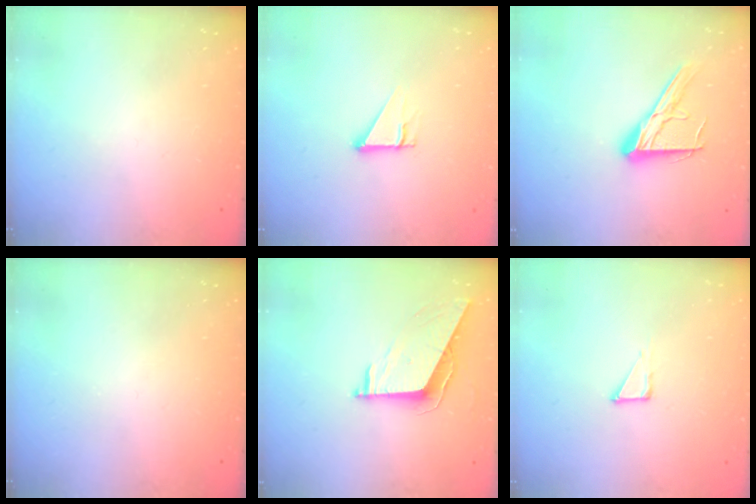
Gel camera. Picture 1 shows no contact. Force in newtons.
{"total": 2.7, "press": 2.7, "slide": 0.1}
{"total": 13.9, "press": 13.8, "slide": 1.3}
{"total": 0.0}
{"total": 7.5, "press": 7.5, "slide": 0.1}
{"total": 3.6, "press": 3.6, "slide": 0.2}